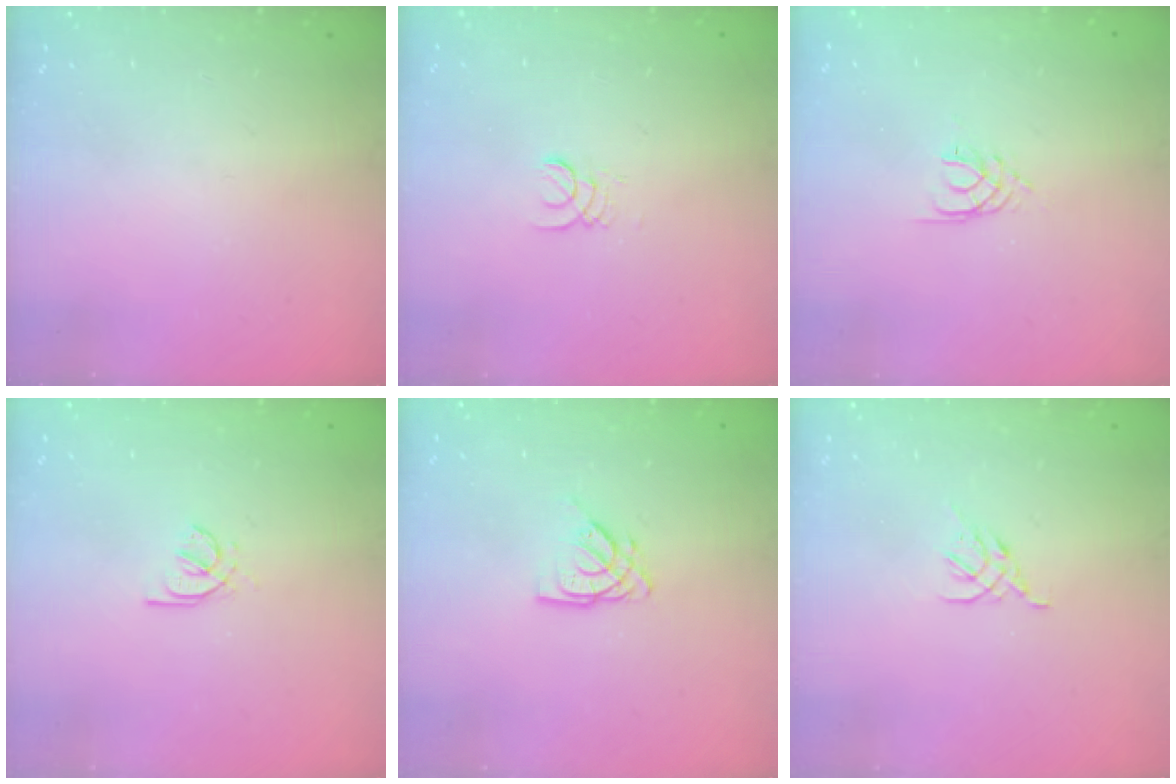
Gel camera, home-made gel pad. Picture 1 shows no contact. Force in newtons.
{"total": 1.2, "press": 1.2, "slide": 0.0}
{"total": 1.6, "press": 1.6, "slide": 0.2}
{"total": 2.0, "press": 2.0, "slide": 0.6}
{"total": 6.0, "press": 6.0, "slide": 0.6}
{"total": 2.3, "press": 2.2, "slide": 0.6}